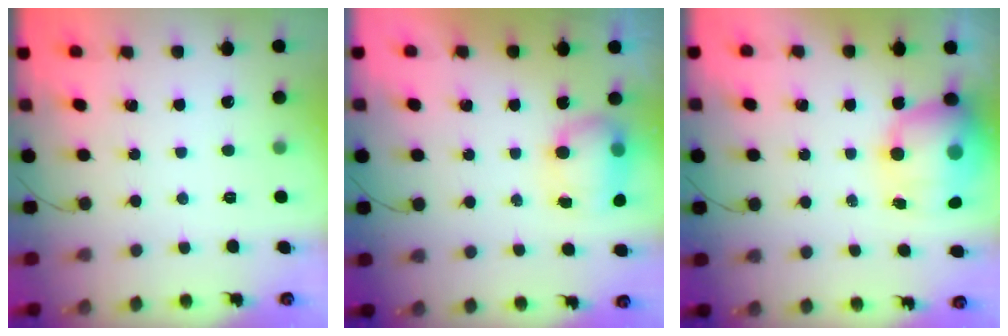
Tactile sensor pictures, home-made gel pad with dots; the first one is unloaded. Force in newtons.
{"total": 9.7, "press": 8.6, "slide": 4.3}
{"total": 14.3, "press": 13.8, "slide": 3.9}